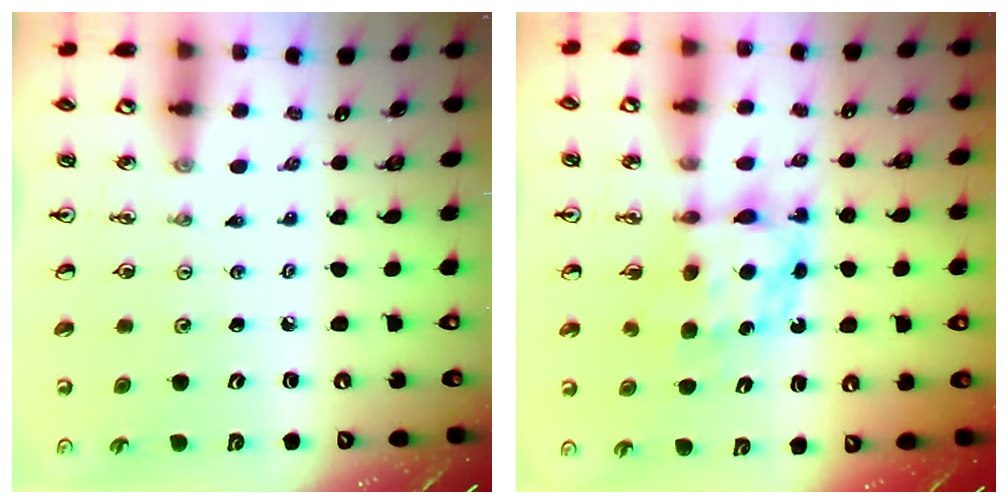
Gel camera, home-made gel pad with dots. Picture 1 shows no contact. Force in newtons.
{"total": 6.5, "press": 6.5, "slide": 0.5}